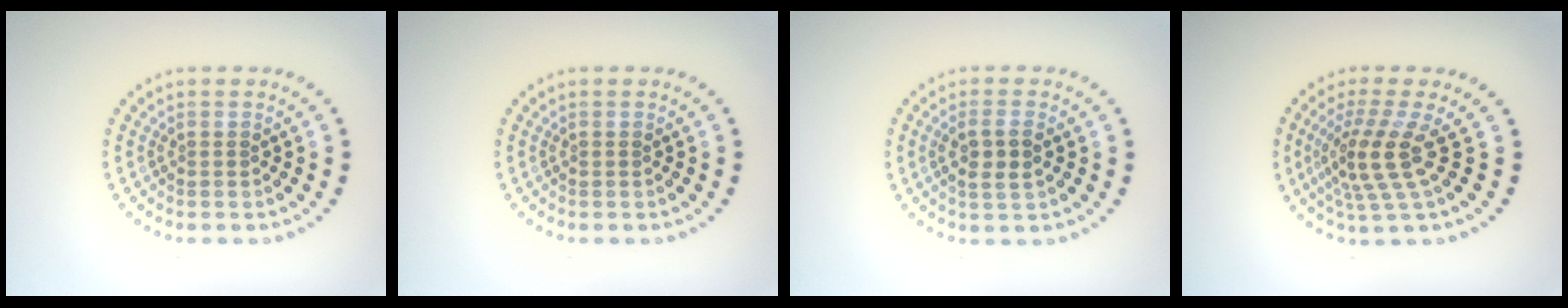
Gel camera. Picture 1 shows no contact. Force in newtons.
{"total": 0.0}
{"total": 2.4, "press": 2.3, "slide": 0.8}
{"total": 4.2, "press": 3.0, "slide": 2.9}